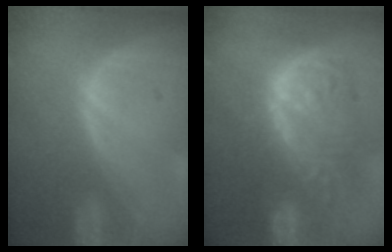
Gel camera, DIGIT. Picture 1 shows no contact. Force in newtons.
{"total": 12.7, "press": 12.6, "slide": 1.4}